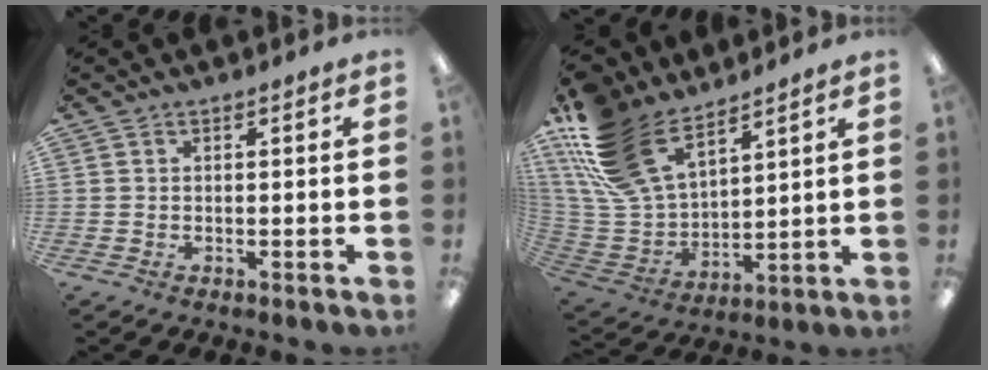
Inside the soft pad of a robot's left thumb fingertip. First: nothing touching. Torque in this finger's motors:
{"motor_torque": [0.52, 0.56, 1.42, -1.35, 0.59]}